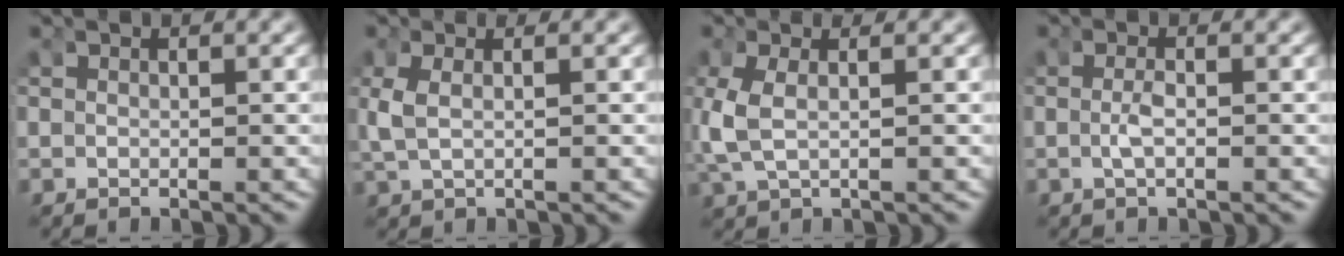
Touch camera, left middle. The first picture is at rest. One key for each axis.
{"total": 2.3, "fx": 0.1, "fy": 1.2, "fz": 2.0, "tx": -0.060, "ty": -0.007, "tz": 0.013}
{"total": 3.2, "fx": -0.2, "fy": 1.6, "fz": 2.7, "tx": -0.083, "ty": -0.011, "tz": 0.012}
{"total": 1.4, "fx": -0.7, "fy": 0.0, "fz": 1.2, "tx": -0.030, "ty": -0.003, "tz": -0.008}